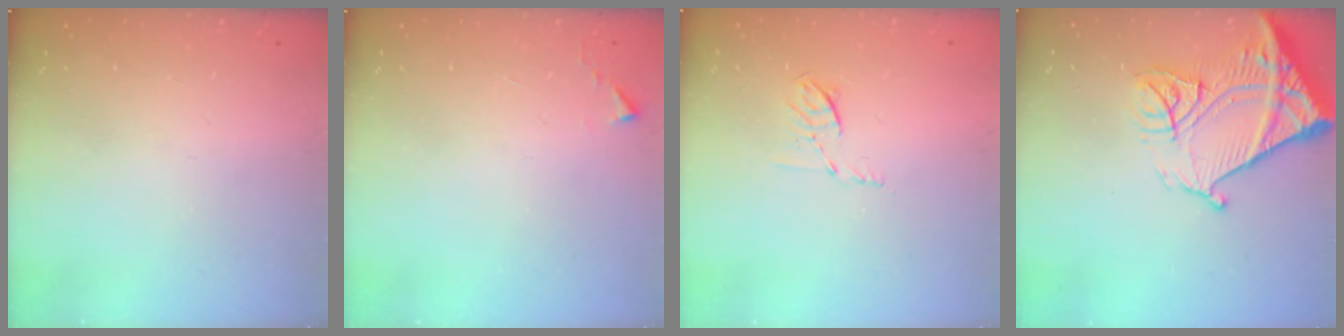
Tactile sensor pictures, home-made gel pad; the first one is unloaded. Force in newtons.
{"total": 2.7, "press": 2.7, "slide": 0.5}
{"total": 5.7, "press": 5.6, "slide": 1.2}
{"total": 19.3, "press": 19.2, "slide": 2.2}